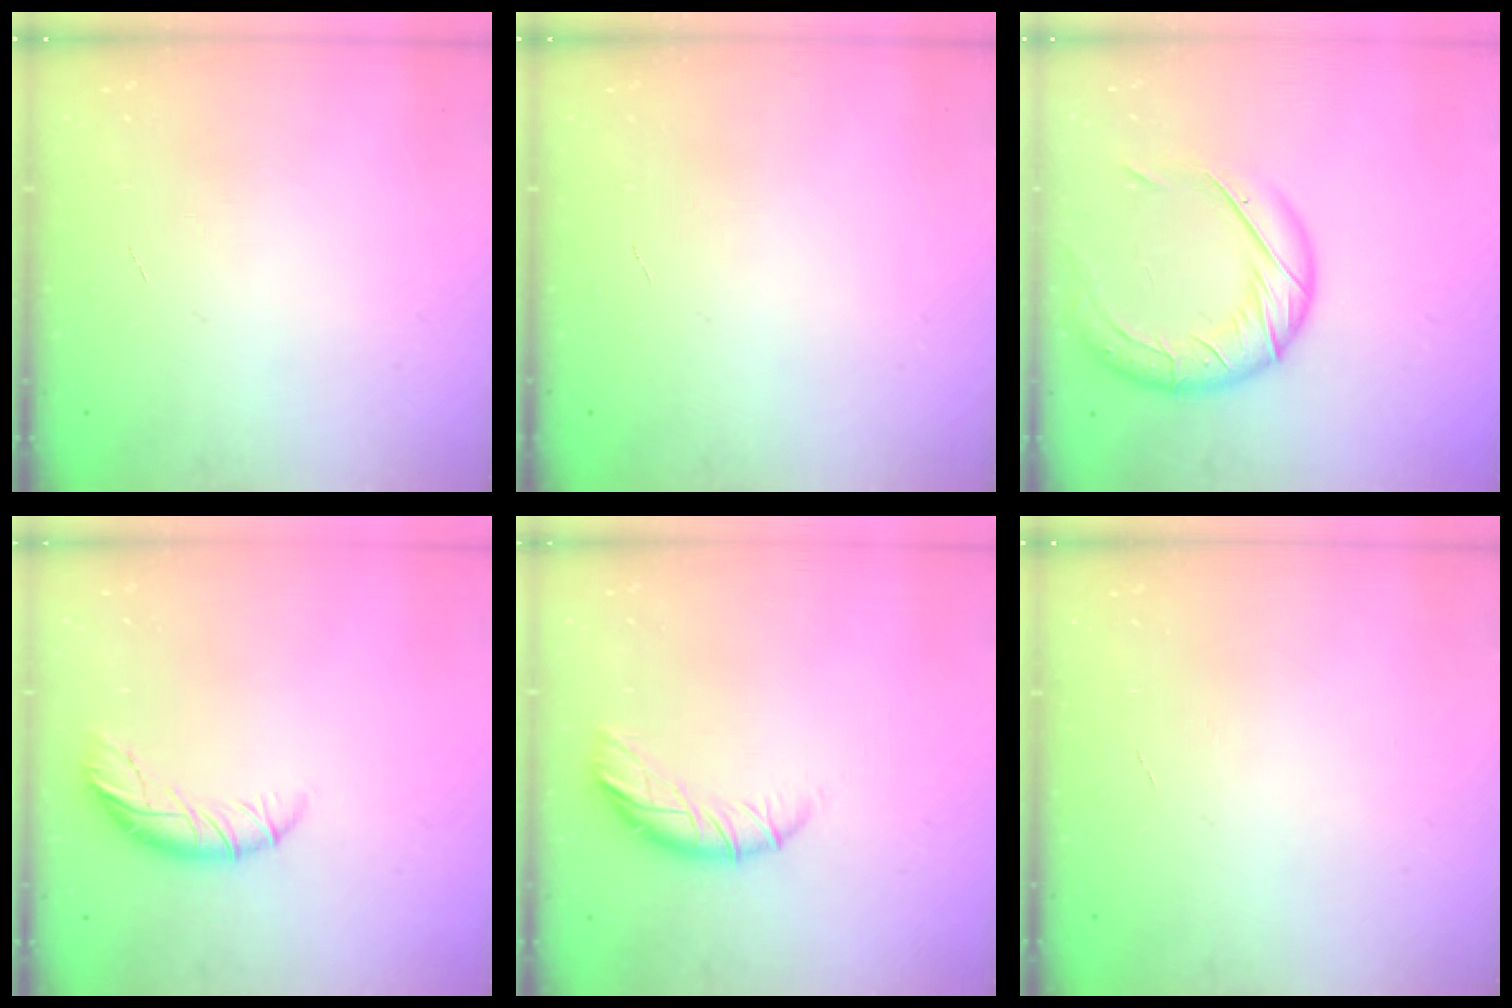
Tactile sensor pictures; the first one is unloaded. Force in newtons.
{"total": 0.0}
{"total": 17.6, "press": 17.4, "slide": 2.5}
{"total": 8.6, "press": 8.4, "slide": 1.6}
{"total": 9.0, "press": 8.9, "slide": 0.6}
{"total": 0.0}